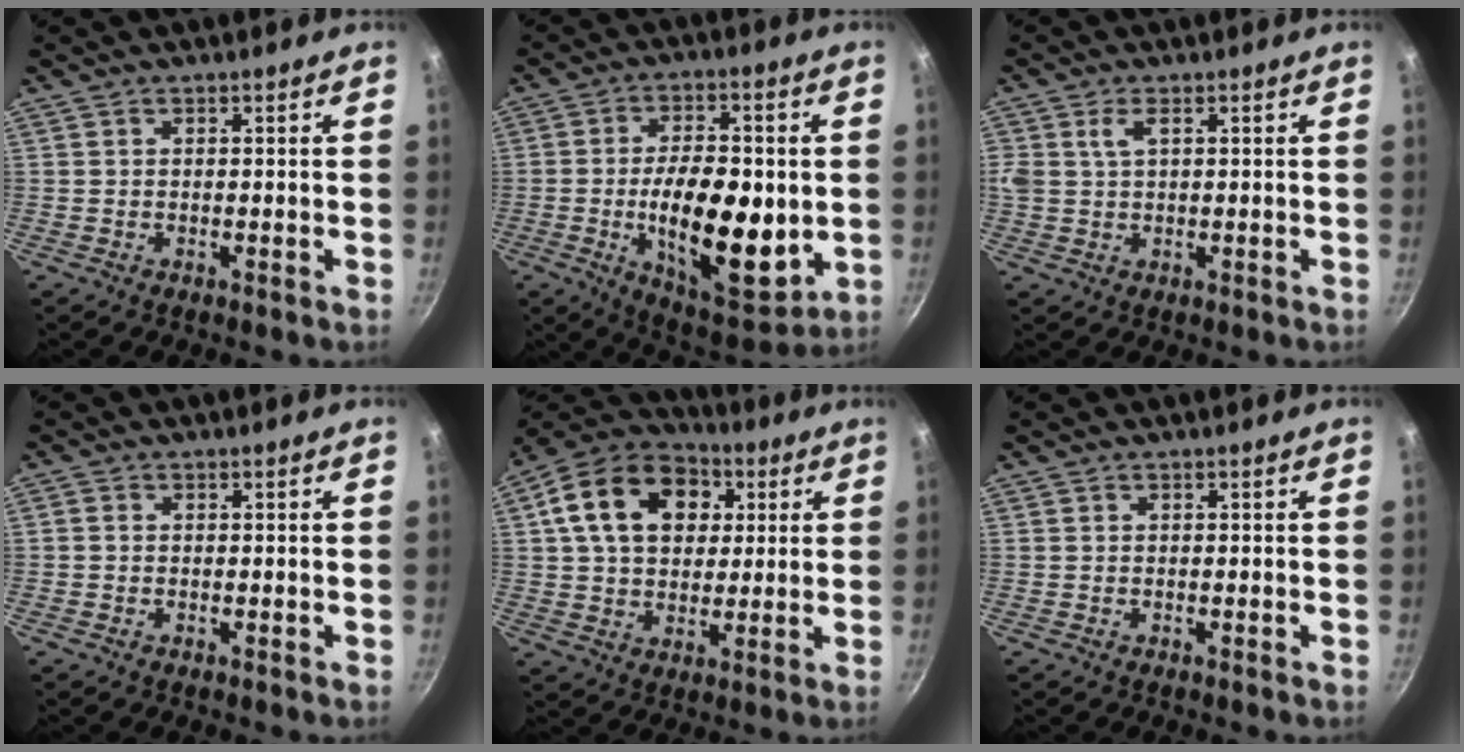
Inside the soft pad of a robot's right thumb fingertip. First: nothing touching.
{"total": 19.9, "force": [-2.2, 9.4, 17.5], "torque": [-0.251, -0.011, -0.029]}
{"total": 3.8, "force": [1.4, 2.1, 2.9], "torque": [-0.049, 0.000, 0.027]}
{"total": 0.7, "force": [-0.1, 0.7, 0.3], "torque": [-0.005, 0.003, -0.004]}
{"total": 18.8, "force": [5.2, 13.5, 11.9], "torque": [-0.181, 0.016, 0.078]}
{"total": 0.0}